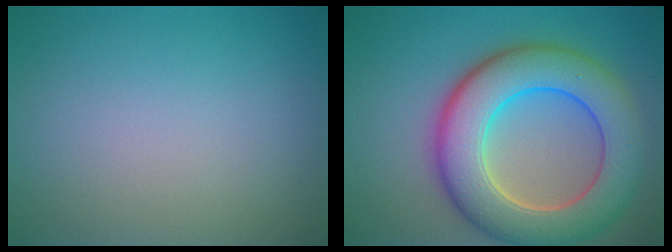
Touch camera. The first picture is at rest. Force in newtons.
{"total": 10.4, "press": 10.4, "slide": 0.8}